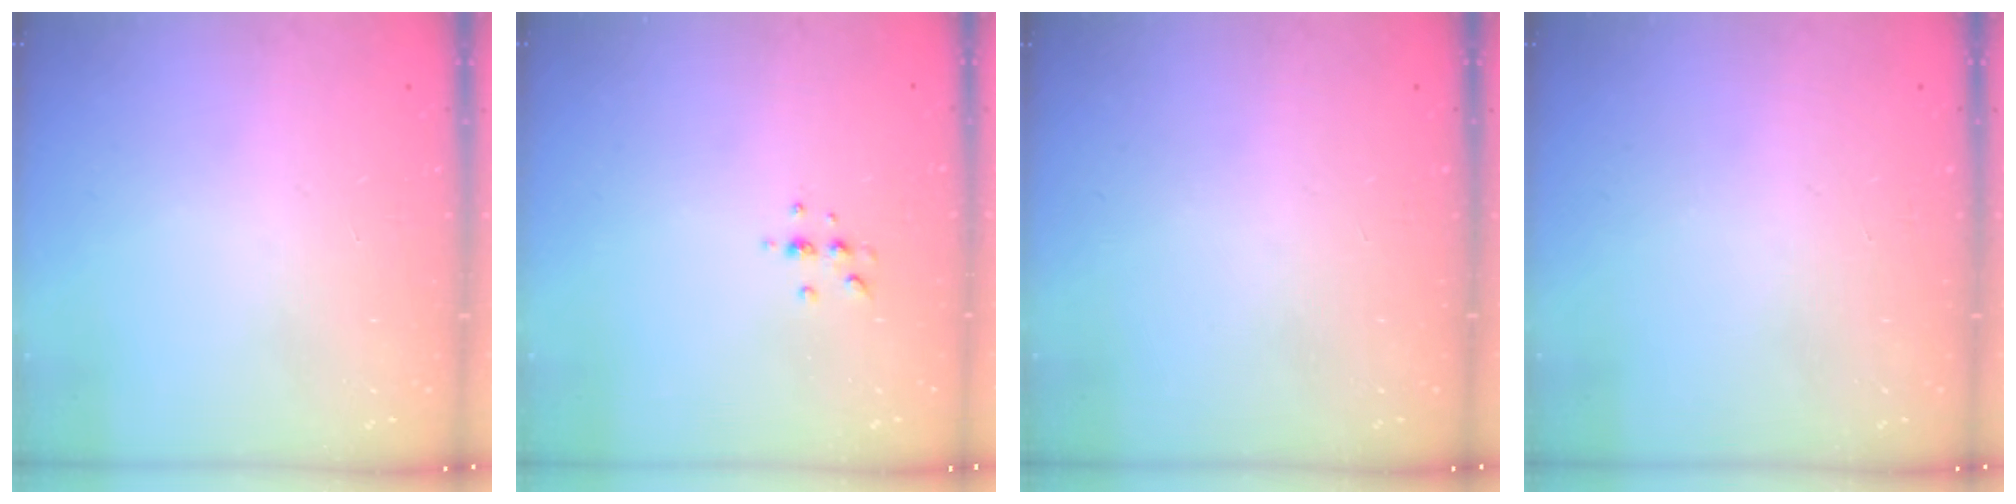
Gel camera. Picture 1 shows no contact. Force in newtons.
{"total": 4.1, "press": 3.7, "slide": 1.7}
{"total": 0.0}
{"total": 0.0}